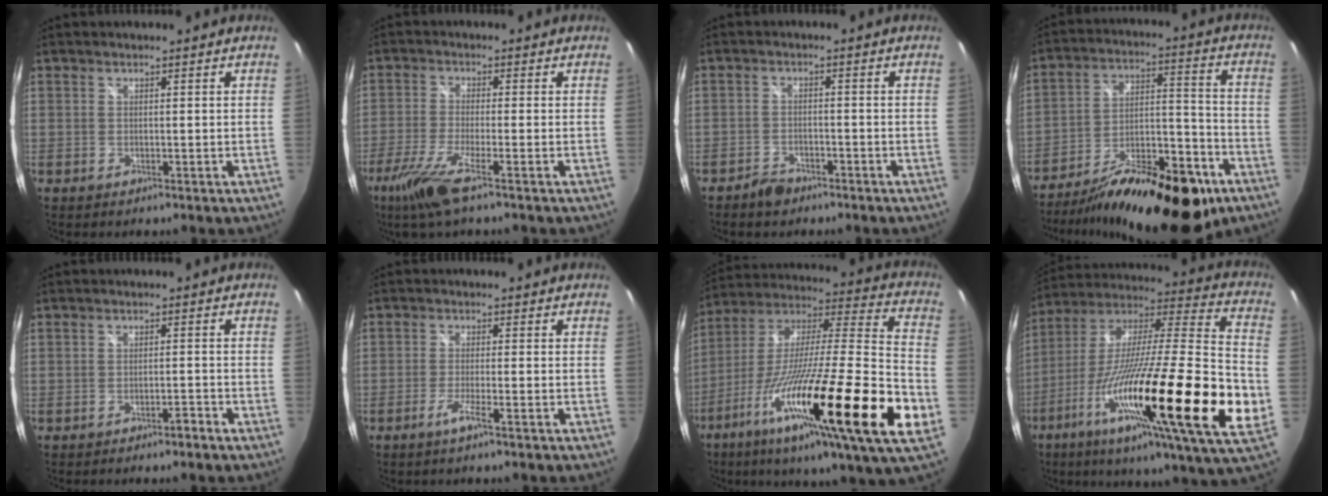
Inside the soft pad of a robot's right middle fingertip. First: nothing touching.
{"total": 8.5, "force": [-5.4, 0.2, 6.6], "torque": [-0.156, -0.027, -0.105]}
{"total": 3.5, "force": [-2.9, 1.8, 1.0], "torque": [-0.030, 0.006, -0.051]}
{"total": 24.5, "force": [-15.7, 8.4, 16.9], "torque": [-0.277, -0.018, -0.234]}
{"total": 1.6, "force": [-1.4, 0.2, 0.7], "torque": [-0.013, 0.001, -0.022]}
{"total": 3.0, "force": [-1.9, -0.5, 2.2], "torque": [-0.052, -0.007, -0.040]}
{"total": 32.4, "force": [-13.2, 3.2, 29.4], "torque": [-0.466, -0.072, -0.225]}
{"total": 33.8, "force": [-10.5, 4.2, 31.9], "torque": [-0.523, -0.071, -0.181]}